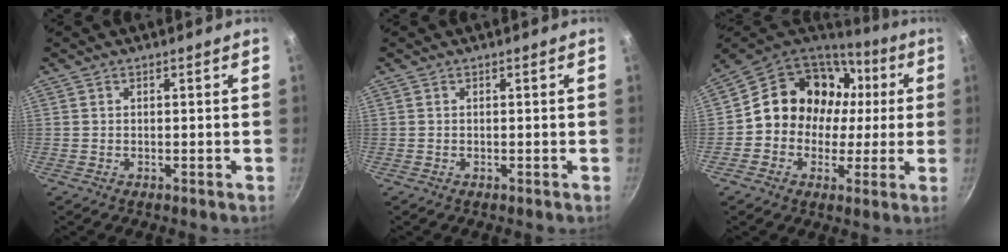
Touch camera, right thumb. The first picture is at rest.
{"total": 0.0}
{"total": 17.1, "force": [1.9, 14.8, 8.4], "torque": [-0.101, 0.035, 0.023]}